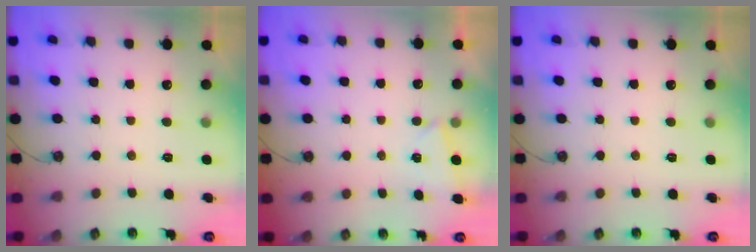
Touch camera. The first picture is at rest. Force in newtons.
{"total": 2.6, "press": 1.5, "slide": 2.1}
{"total": 0.0}